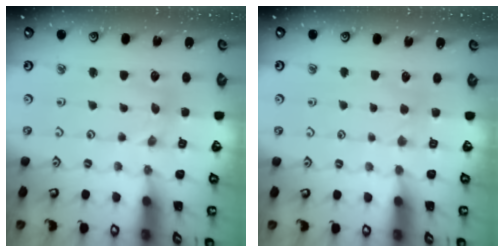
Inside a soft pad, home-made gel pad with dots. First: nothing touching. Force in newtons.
{"total": 2.4, "press": 2.3, "slide": 0.3}